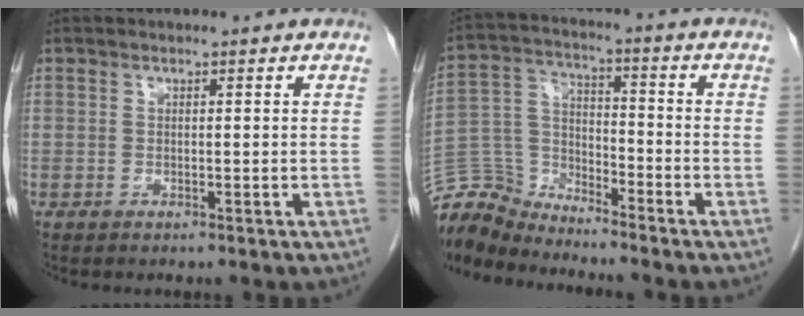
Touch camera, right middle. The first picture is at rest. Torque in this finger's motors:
{"motor_torque": [-0.23, -0.38, -0.03, -0.05]}